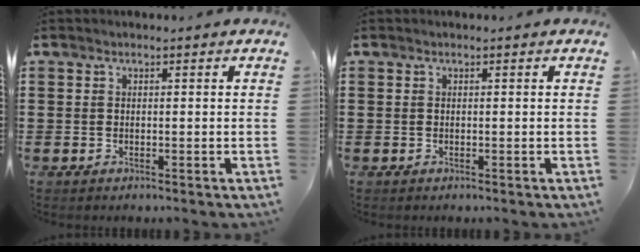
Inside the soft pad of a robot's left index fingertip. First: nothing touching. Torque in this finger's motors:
{"motor_torque": [-0.02, -0.01, 0.00, 0.00]}